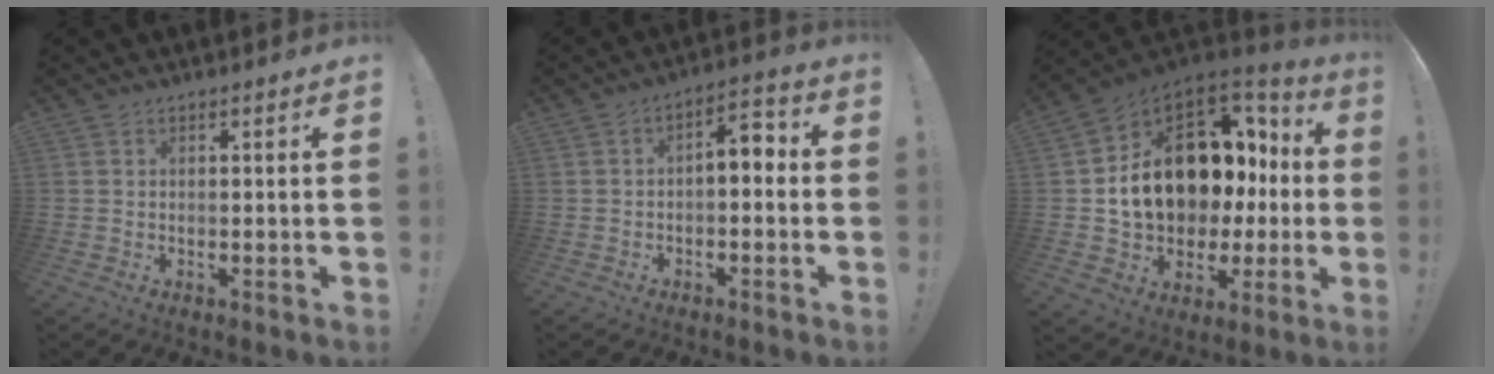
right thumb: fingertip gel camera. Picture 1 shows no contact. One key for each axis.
{"total": 5.5, "fx": -0.8, "fy": 2.6, "fz": 4.7, "tx": -0.061, "ty": 0.000, "tz": -0.019}
{"total": 17.6, "fx": 4.0, "fy": 12.7, "fz": 11.6, "tx": -0.169, "ty": -0.030, "tz": 0.106}